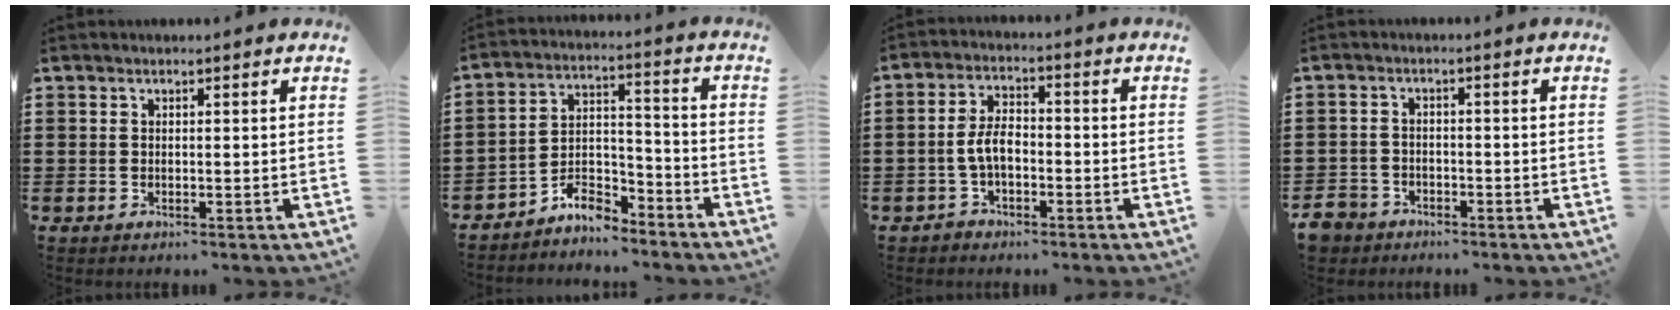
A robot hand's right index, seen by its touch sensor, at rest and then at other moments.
{"total": 6.7, "force": [-6.1, 2.1, 1.8], "torque": [-0.035, 0.016, -0.119]}
{"total": 5.1, "force": [-1.4, 2.9, 4.0], "torque": [-0.093, 0.002, -0.033]}
{"total": 3.6, "force": [-3.2, 1.5, 0.2], "torque": [-0.024, -0.006, -0.073]}